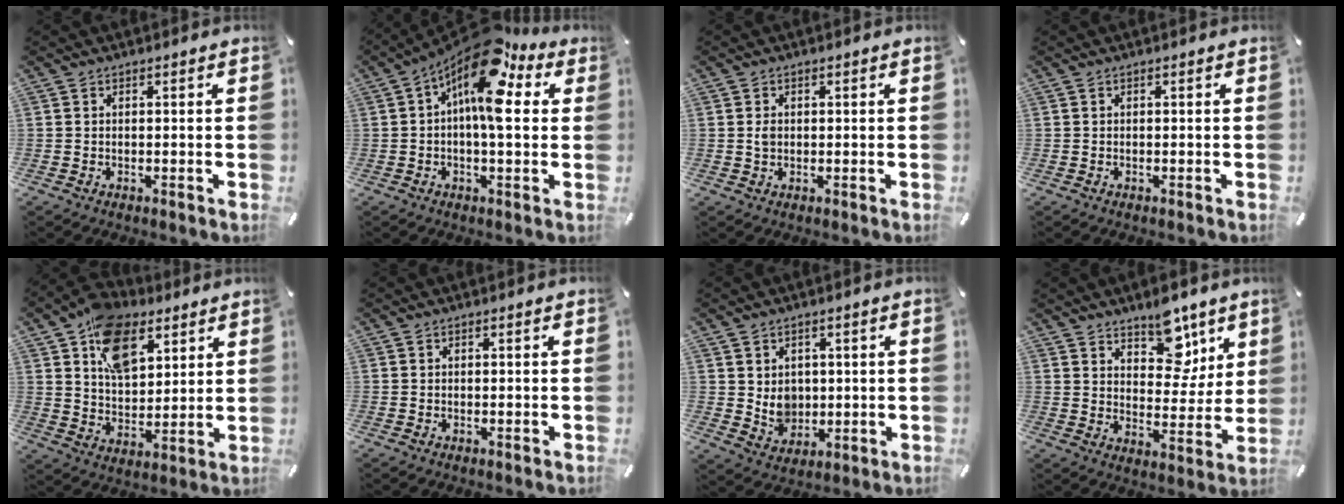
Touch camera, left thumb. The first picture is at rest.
{"total": 15.1, "force": [5.8, 5.9, 12.6], "torque": [-0.206, -0.047, 0.093]}
{"total": 1.6, "force": [0.3, 1.3, 0.8], "torque": [-0.010, 0.001, 0.003]}
{"total": 0.0}
{"total": 14.3, "force": [7.8, 9.2, 7.7], "torque": [-0.135, -0.024, 0.145]}
{"total": 0.0}
{"total": 6.0, "force": [1.8, 5.5, 1.5], "torque": [-0.012, -0.014, 0.035]}
{"total": 11.8, "force": [8.2, 6.9, 4.9], "torque": [-0.050, -0.061, 0.147]}